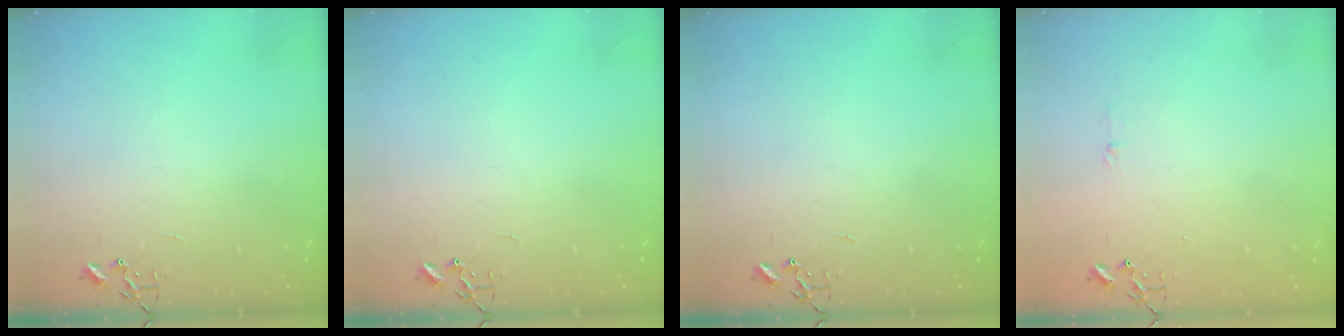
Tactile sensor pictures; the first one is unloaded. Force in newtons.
{"total": 0.0}
{"total": 0.0}
{"total": 3.5, "press": 3.5, "slide": 0.4}